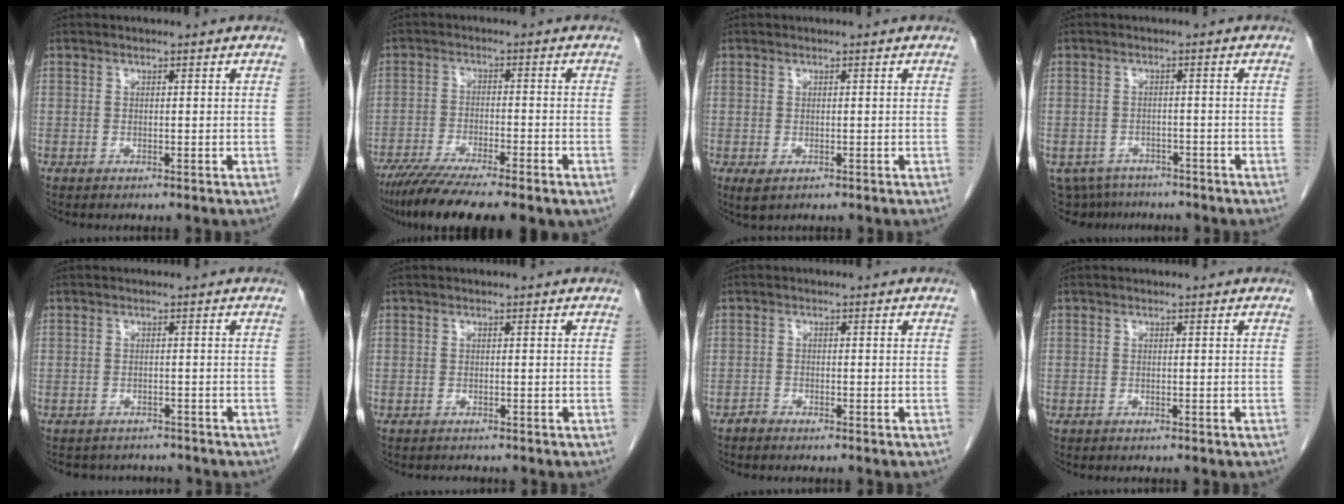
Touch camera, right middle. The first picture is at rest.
{"total": 13.6, "force": [-10.2, 2.0, 8.7], "torque": [-0.145, -0.028, -0.160]}
{"total": 1.7, "force": [-0.6, 1.0, 1.2], "torque": [-0.021, -0.004, -0.001]}
{"total": 7.7, "force": [-6.5, 4.0, 1.1], "torque": [-0.023, -0.003, -0.088]}
{"total": 4.9, "force": [-4.5, 1.9, 0.3], "torque": [-0.003, 0.003, -0.055]}
{"total": 0.8, "force": [-0.8, 0.1, 0.0], "torque": [-0.003, -0.003, -0.011]}
{"total": 0.9, "force": [-0.8, 0.2, 0.0], "torque": [-0.002, 0.000, -0.018]}
{"total": 0.0}